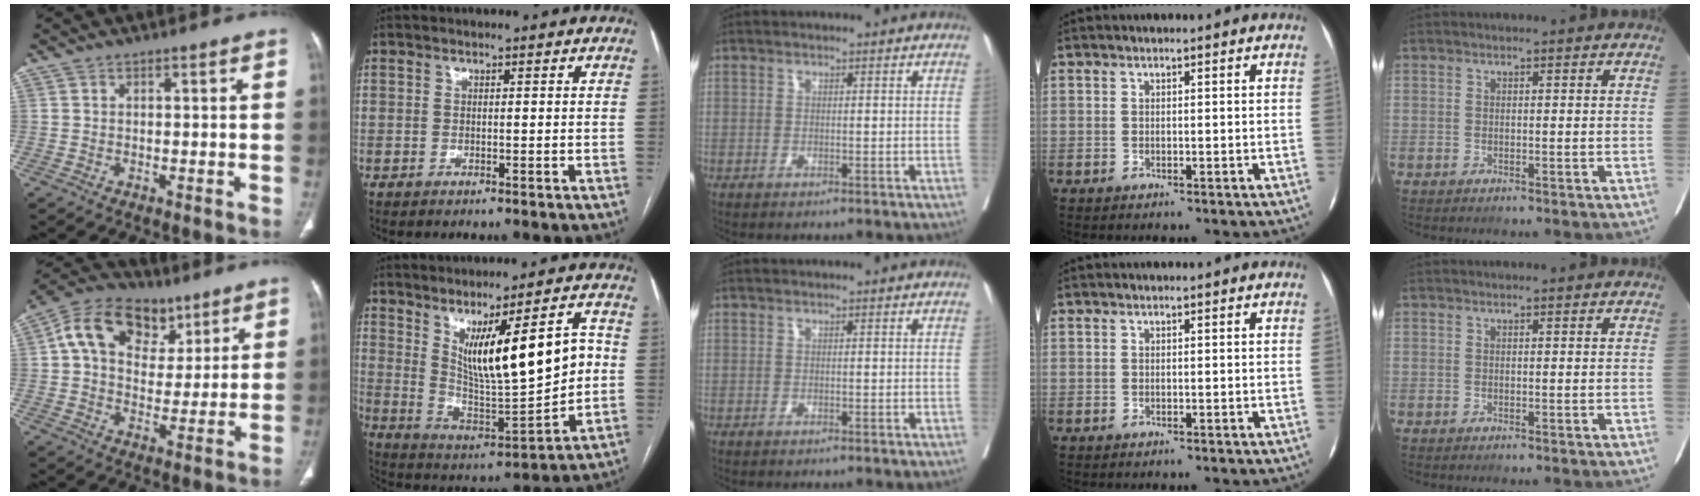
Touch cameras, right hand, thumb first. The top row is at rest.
{"thumb": {"total": 15.9, "force": [6.5, 11.4, 8.9], "torque": [-0.125, 0.004, 0.106]}, "index": {"total": 16.0, "force": [3.4, 3.5, 15.3], "torque": [-0.247, -0.003, 0.074]}}